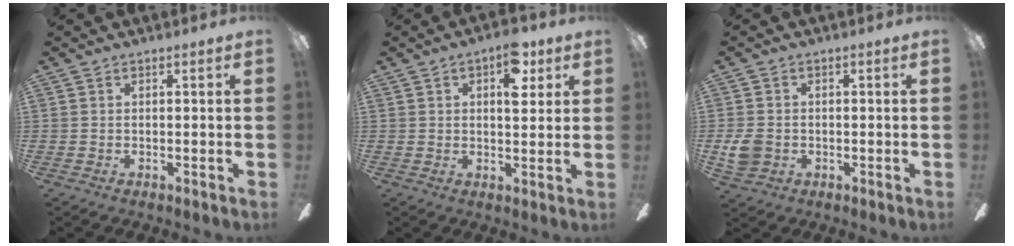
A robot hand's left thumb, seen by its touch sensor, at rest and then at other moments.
{"total": 8.2, "force": [3.9, 4.1, 6.0], "torque": [-0.067, -0.012, 0.058]}
{"total": 5.6, "force": [-0.7, 4.7, 3.0], "torque": [-0.063, 0.007, -0.013]}